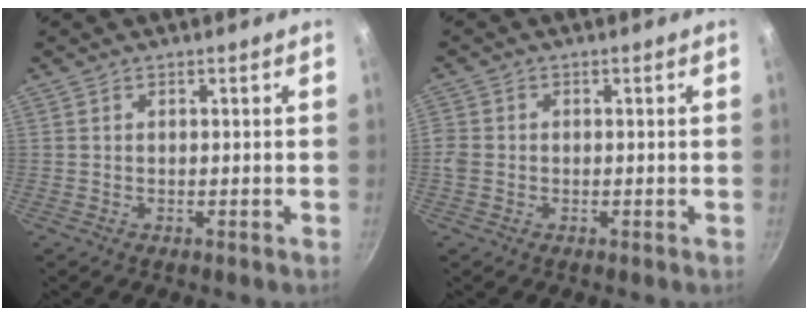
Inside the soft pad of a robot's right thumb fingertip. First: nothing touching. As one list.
[{"total": 2.5, "force": [-0.6, 2.2, 1.2], "torque": [-0.019, 0.007, -0.013]}]